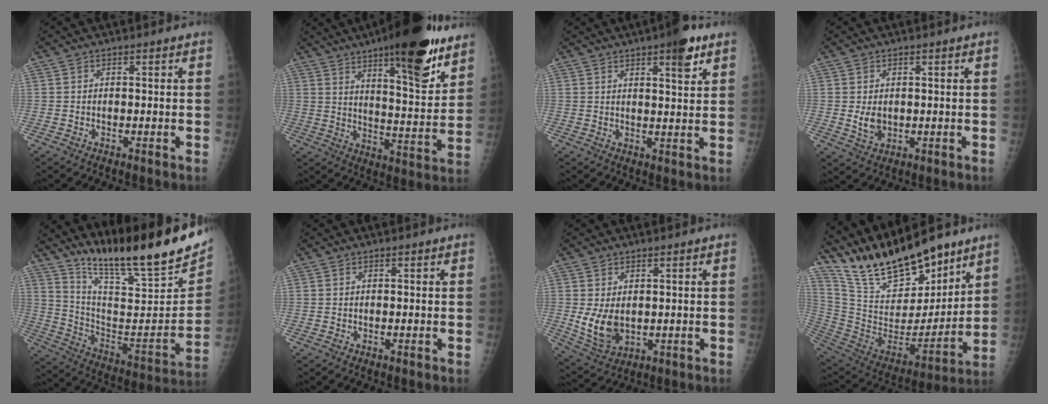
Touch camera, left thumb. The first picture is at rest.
{"total": 20.9, "force": [13.2, 5.5, 15.2], "torque": [-0.193, -0.071, 0.198]}
{"total": 6.7, "force": [4.0, 1.5, 5.2], "torque": [-0.064, -0.018, 0.054]}
{"total": 3.2, "force": [0.3, 2.3, 2.3], "torque": [-0.033, -0.008, 0.015]}
{"total": 25.5, "force": [19.5, 3.9, 16.0], "torque": [-0.230, -0.101, 0.319]}
{"total": 0.0}
{"total": 7.0, "force": [0.4, 4.5, 5.4], "torque": [-0.089, -0.017, 0.027]}
{"total": 24.1, "force": [19.6, 7.4, 12.0], "torque": [-0.181, -0.090, 0.354]}